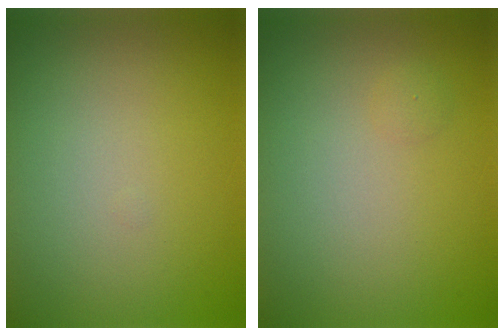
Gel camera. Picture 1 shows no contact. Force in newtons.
{"total": 0.7, "press": 0.7, "slide": 0.1}